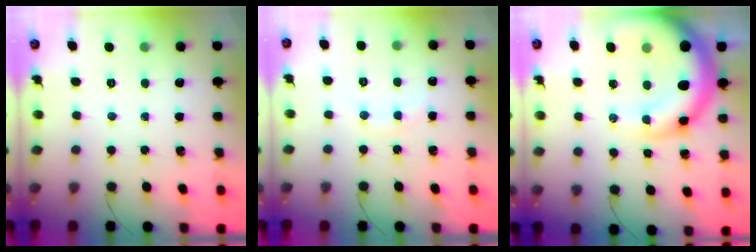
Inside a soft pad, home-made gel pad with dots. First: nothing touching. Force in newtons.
{"total": 5.8, "press": 5.6, "slide": 1.6}
{"total": 16.3, "press": 15.6, "slide": 4.7}